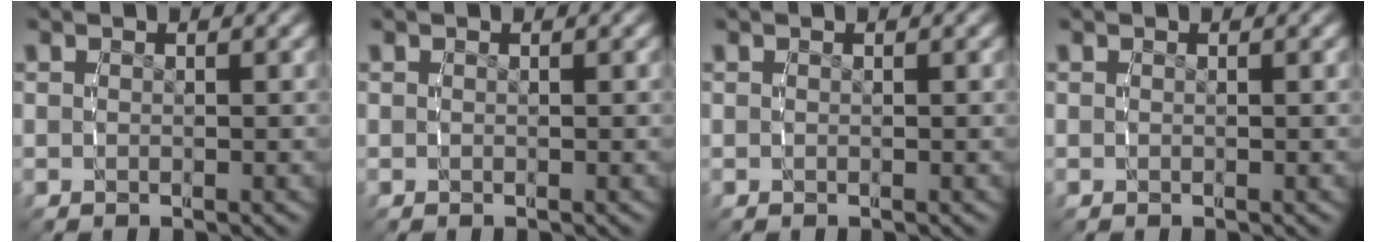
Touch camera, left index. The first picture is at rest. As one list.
[{"total": 0.0}, {"total": 0.0}, {"total": 0.0}]